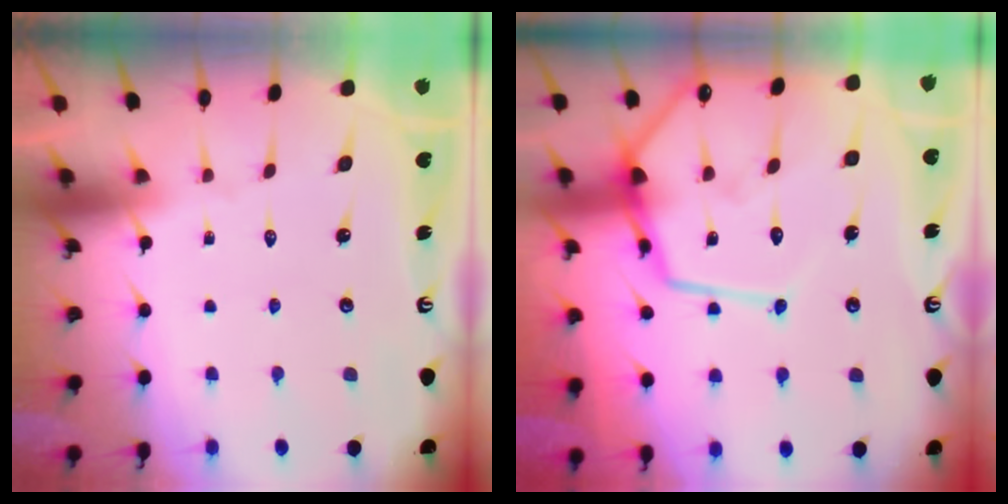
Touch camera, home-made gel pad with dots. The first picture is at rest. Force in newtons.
{"total": 17.6, "press": 17.5, "slide": 1.6}